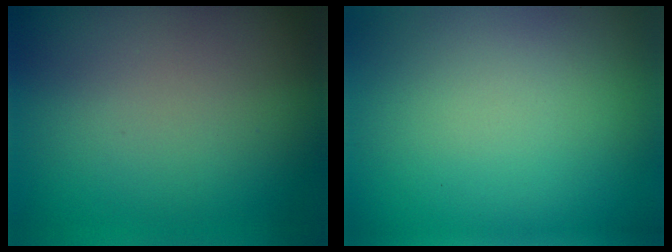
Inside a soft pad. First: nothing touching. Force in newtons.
{"total": 0.0}